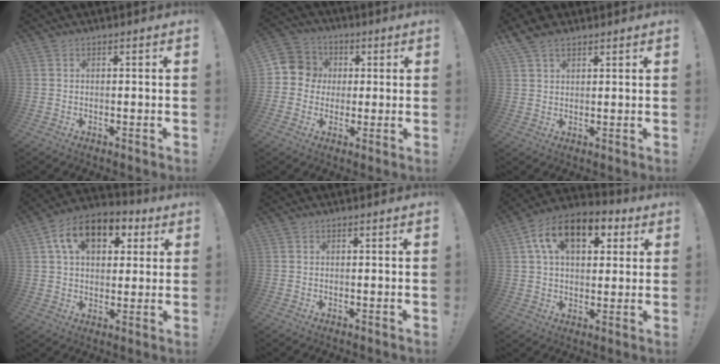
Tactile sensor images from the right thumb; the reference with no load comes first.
{"total": 8.6, "force": [0.5, 8.4, 1.8], "torque": [-0.023, 0.008, 0.013]}
{"total": 5.1, "force": [3.6, 2.8, 2.3], "torque": [-0.039, -0.012, 0.070]}
{"total": 14.1, "force": [5.7, 9.6, 8.6], "torque": [-0.141, -0.010, 0.105]}
{"total": 0.0}
{"total": 15.0, "force": [6.1, 9.2, 10.2], "torque": [-0.168, -0.010, 0.109]}